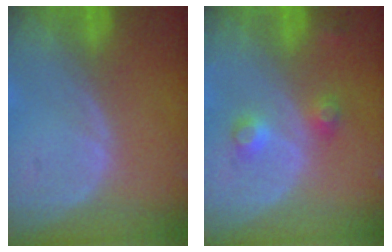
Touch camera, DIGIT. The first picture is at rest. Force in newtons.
{"total": 3.6, "press": 3.5, "slide": 1.0}